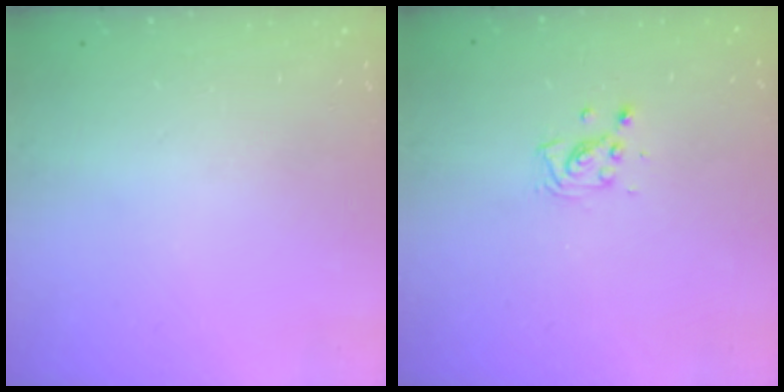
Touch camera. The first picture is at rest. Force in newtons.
{"total": 5.1, "press": 4.9, "slide": 1.3}